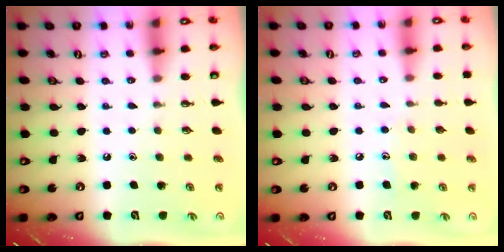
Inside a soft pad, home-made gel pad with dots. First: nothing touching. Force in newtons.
{"total": 6.0, "press": 6.0, "slide": 0.5}